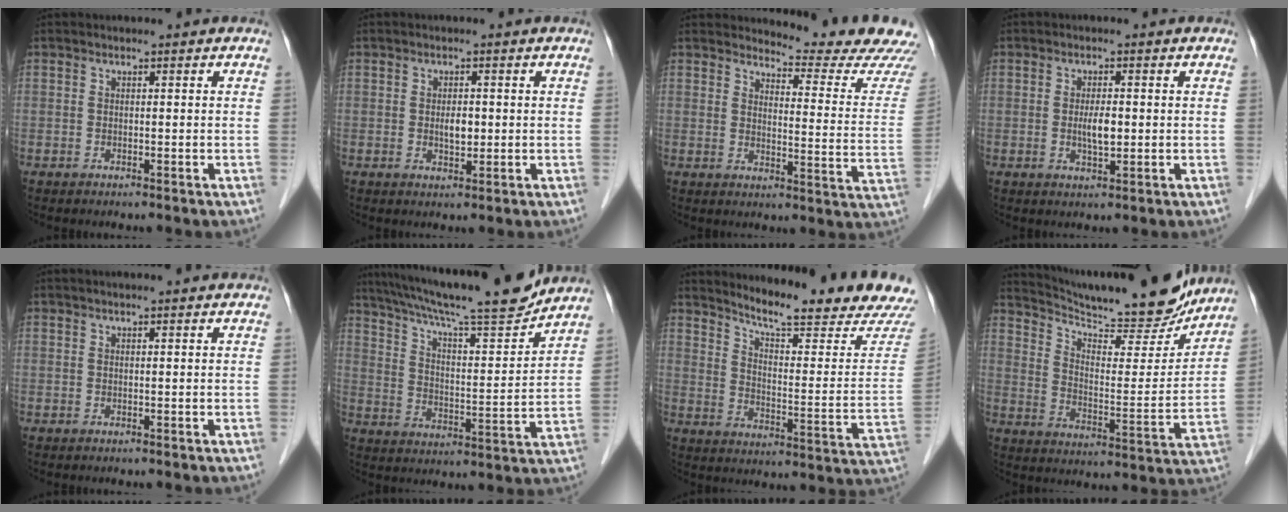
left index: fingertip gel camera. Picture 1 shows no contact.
{"total": 2.2, "force": [-0.1, 1.1, 1.9], "torque": [-0.035, -0.004, -0.001]}
{"total": 14.6, "force": [14.4, -0.8, 2.2], "torque": [-0.024, -0.121, 0.153]}
{"total": 3.0, "force": [-0.2, 0.8, 2.9], "torque": [-0.054, -0.005, -0.002]}
{"total": 2.6, "force": [2.2, -0.1, 1.4], "torque": [-0.015, 0.021, 0.028]}
{"total": 20.1, "force": [17.8, 0.7, 9.2], "torque": [-0.159, -0.011, 0.271]}
{"total": 19.0, "force": [17.5, -0.7, 7.5], "torque": [-0.117, -0.086, 0.232]}
{"total": 22.5, "force": [20.5, 2.8, 8.8], "torque": [-0.145, -0.036, 0.291]}